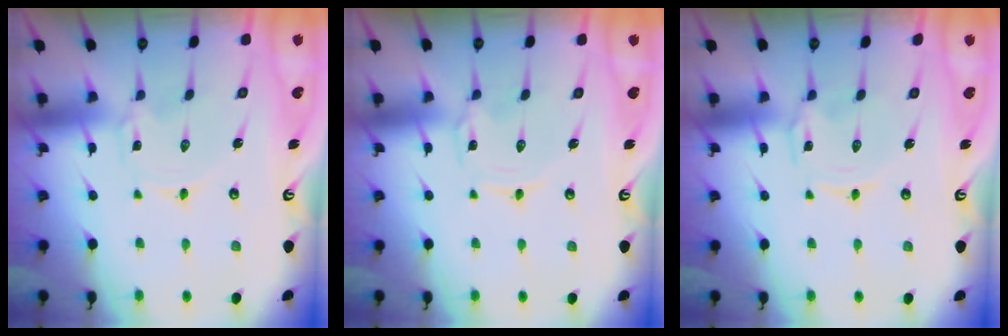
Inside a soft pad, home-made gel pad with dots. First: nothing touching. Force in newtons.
{"total": 0.0}
{"total": 1.1, "press": 1.0, "slide": 0.4}